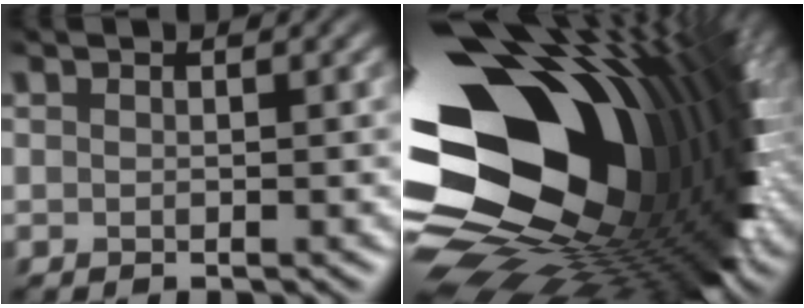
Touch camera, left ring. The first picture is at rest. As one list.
[{"total": 20.7, "force": [-0.2, 13.4, 15.8], "torque": [-0.268, -0.021, -0.016]}]